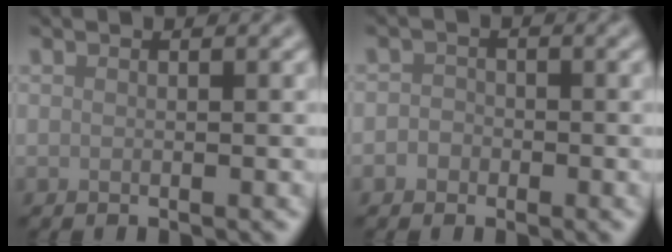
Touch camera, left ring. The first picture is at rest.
{"total": 1.3, "force": [-0.6, 1.2, 0.2], "torque": [0.009, 0.000, -0.016]}